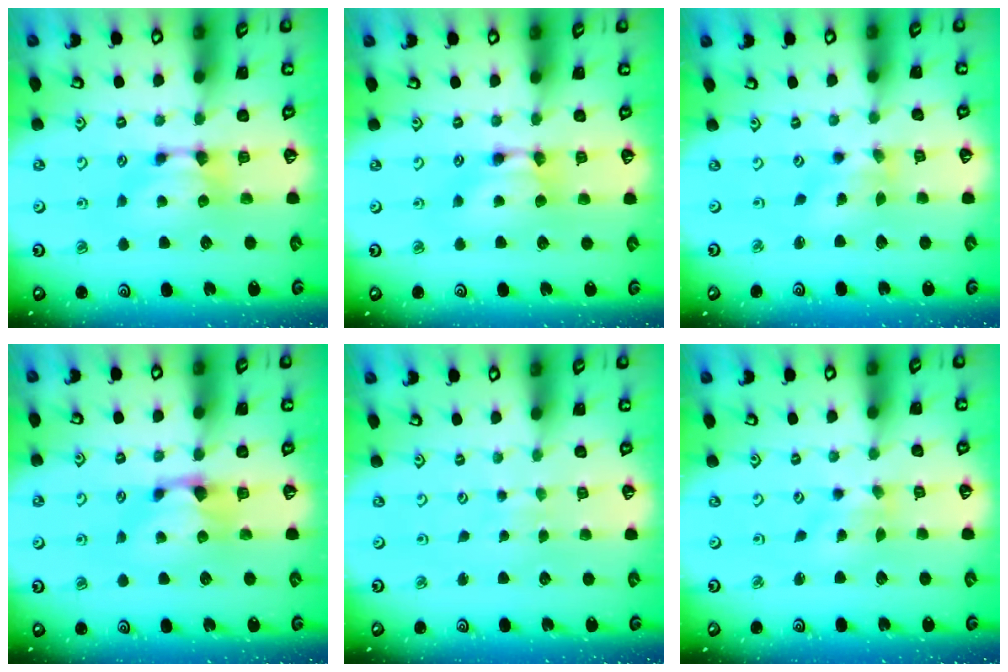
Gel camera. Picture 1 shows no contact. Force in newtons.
{"total": 1.7, "press": 1.7, "slide": 0.1}
{"total": 1.4, "press": 0.9, "slide": 1.1}
{"total": 0.9, "press": 0.4, "slide": 0.7}
{"total": 4.8, "press": 4.8, "slide": 0.1}
{"total": 2.5, "press": 2.3, "slide": 0.9}